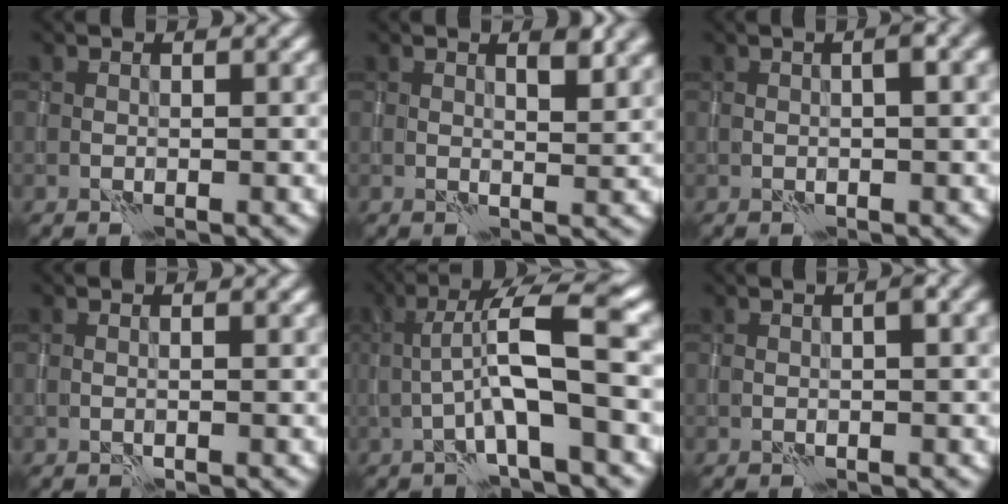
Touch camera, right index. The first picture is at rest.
{"total": 2.6, "force": [1.4, 0.8, 2.1], "torque": [-0.028, 0.000, 0.020]}
{"total": 2.5, "force": [0.4, 0.6, 2.4], "torque": [-0.033, 0.007, 0.005]}
{"total": 0.5, "force": [-0.1, 0.1, 0.5], "torque": [-0.007, 0.001, -0.003]}
{"total": 6.9, "force": [-1.3, 1.0, 6.7], "torque": [-0.116, 0.021, -0.022]}
{"total": 1.9, "force": [0.3, 0.4, 1.9], "torque": [-0.027, 0.005, 0.004]}